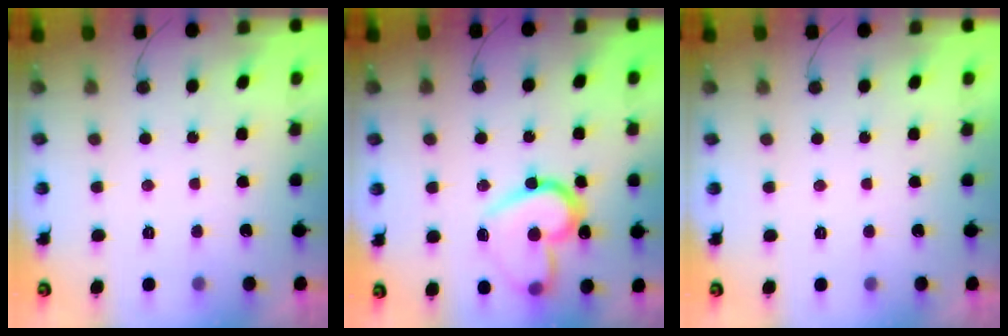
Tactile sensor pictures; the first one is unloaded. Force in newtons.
{"total": 17.9, "press": 17.8, "slide": 2.4}
{"total": 1.9, "press": 1.9, "slide": 0.1}